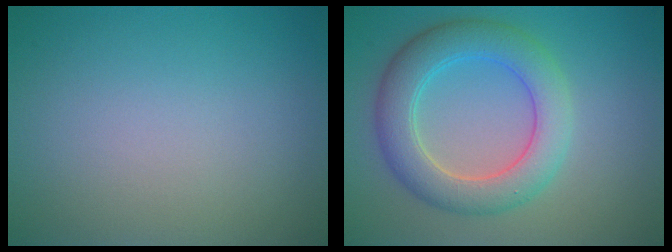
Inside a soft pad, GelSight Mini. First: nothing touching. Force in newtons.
{"total": 5.8, "press": 5.8, "slide": 0.1}